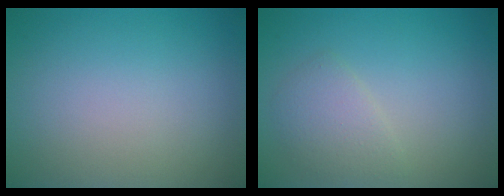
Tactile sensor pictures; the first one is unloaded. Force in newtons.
{"total": 2.2, "press": 2.2, "slide": 0.0}